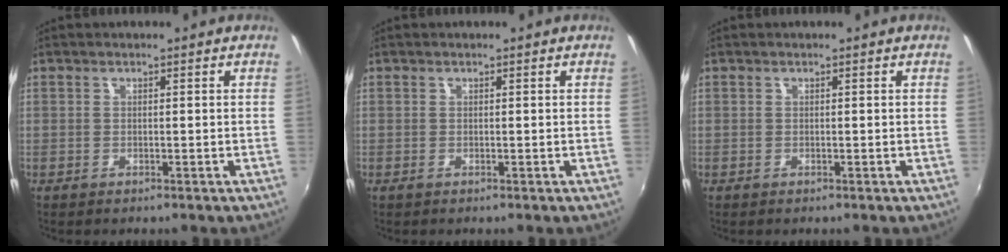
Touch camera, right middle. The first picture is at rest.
{"total": 0.0}
{"total": 0.0}